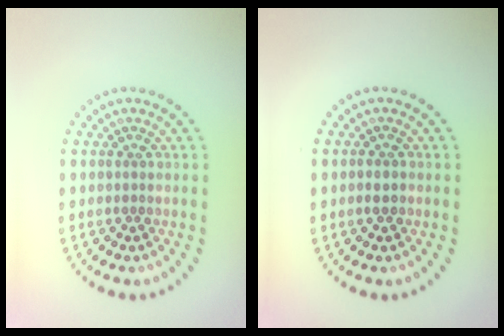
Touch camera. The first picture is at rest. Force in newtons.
{"total": 1.0, "press": 0.9, "slide": 0.5}